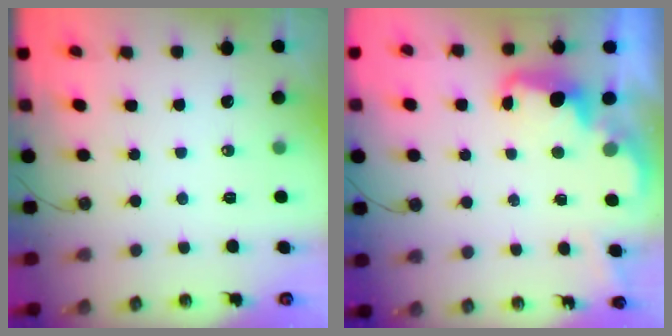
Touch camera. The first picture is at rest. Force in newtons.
{"total": 2.6, "press": 2.6, "slide": 0.6}